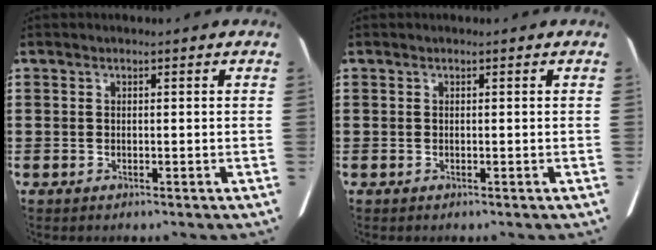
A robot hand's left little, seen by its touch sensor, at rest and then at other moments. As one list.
[{"total": 0.0}]